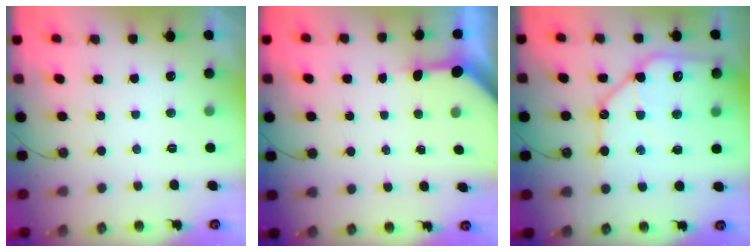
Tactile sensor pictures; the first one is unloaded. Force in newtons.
{"total": 3.3, "press": 3.3, "slide": 0.3}
{"total": 14.2, "press": 14.1, "slide": 1.6}